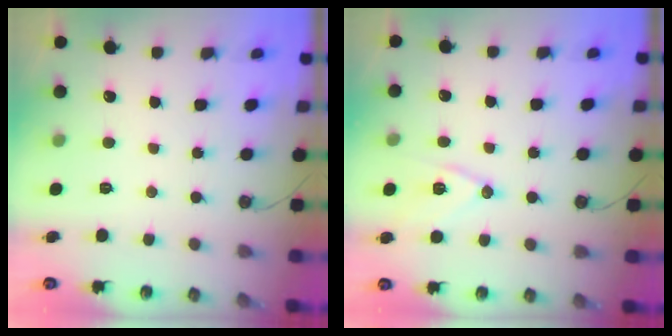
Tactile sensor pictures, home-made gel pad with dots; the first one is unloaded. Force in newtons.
{"total": 10.9, "press": 10.6, "slide": 2.6}